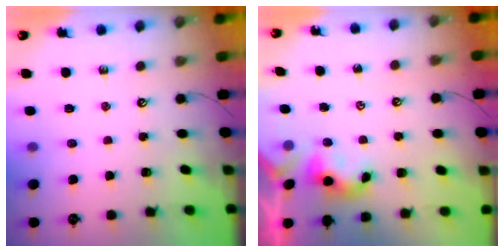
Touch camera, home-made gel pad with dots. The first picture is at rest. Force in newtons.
{"total": 3.7, "press": 3.7, "slide": 0.3}